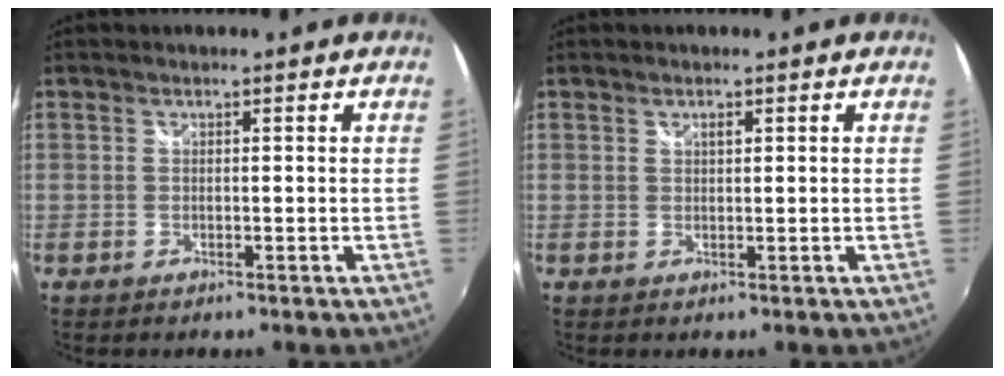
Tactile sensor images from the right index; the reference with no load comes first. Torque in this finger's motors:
{"motor_torque": [0.13, 0.01, 0.03, 0.03]}